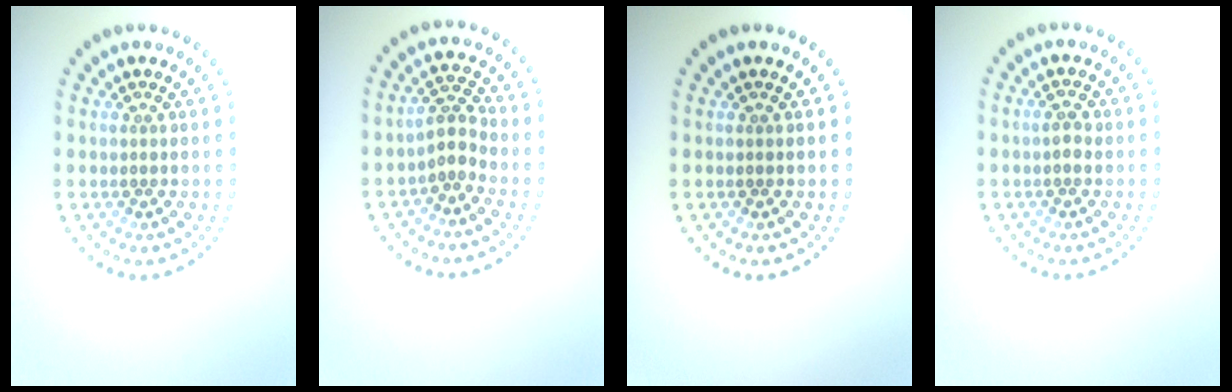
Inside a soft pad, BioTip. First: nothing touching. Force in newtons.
{"total": 2.2, "press": 1.7, "slide": 1.3}
{"total": 0.0}
{"total": 1.2, "press": 1.2, "slide": 0.2}